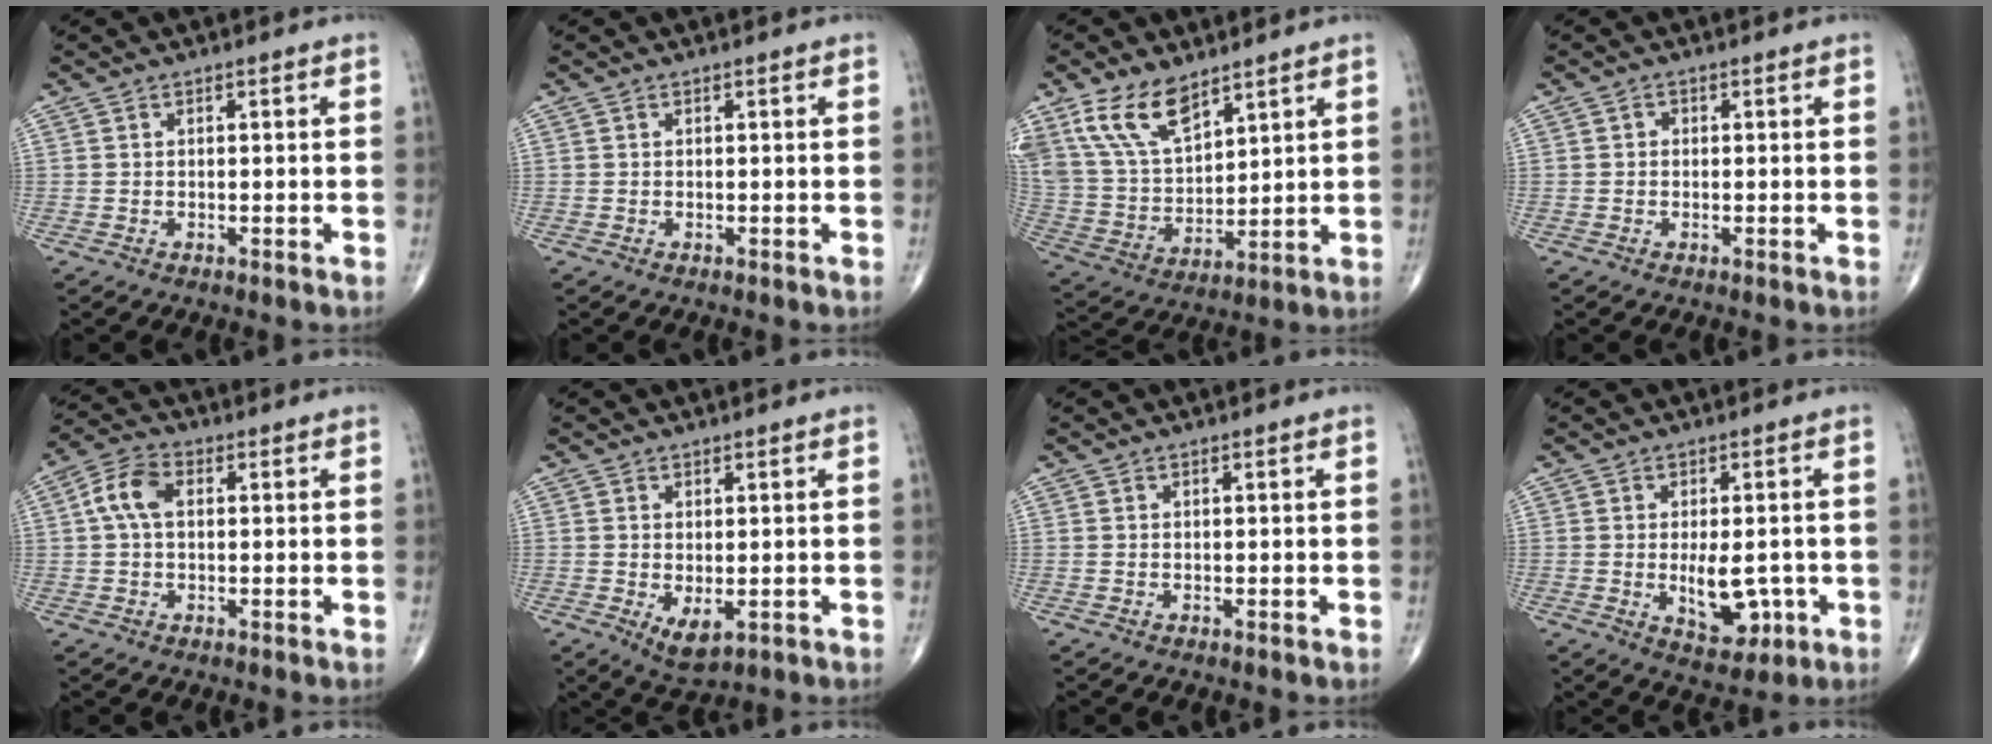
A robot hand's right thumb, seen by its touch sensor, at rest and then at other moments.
{"total": 0.0}
{"total": 13.9, "force": [8.9, 6.8, 8.2], "torque": [-0.142, -0.035, 0.190]}
{"total": 0.7, "force": [0.0, 0.7, 0.3], "torque": [0.001, 0.002, -0.004]}
{"total": 6.3, "force": [1.0, 3.9, 4.9], "torque": [-0.104, 0.020, 0.012]}
{"total": 4.4, "force": [-0.9, 2.1, 3.8], "torque": [-0.058, -0.012, -0.004]}
{"total": 0.0}
{"total": 8.0, "force": [-1.4, 4.1, 6.7], "torque": [-0.078, -0.008, -0.009]}